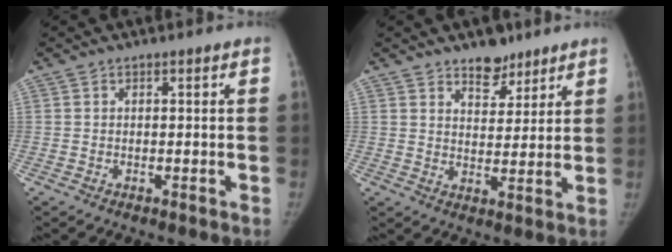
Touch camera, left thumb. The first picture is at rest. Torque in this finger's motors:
{"motor_torque": [0.56, -0.44, 0.65, -0.43, 0.05]}